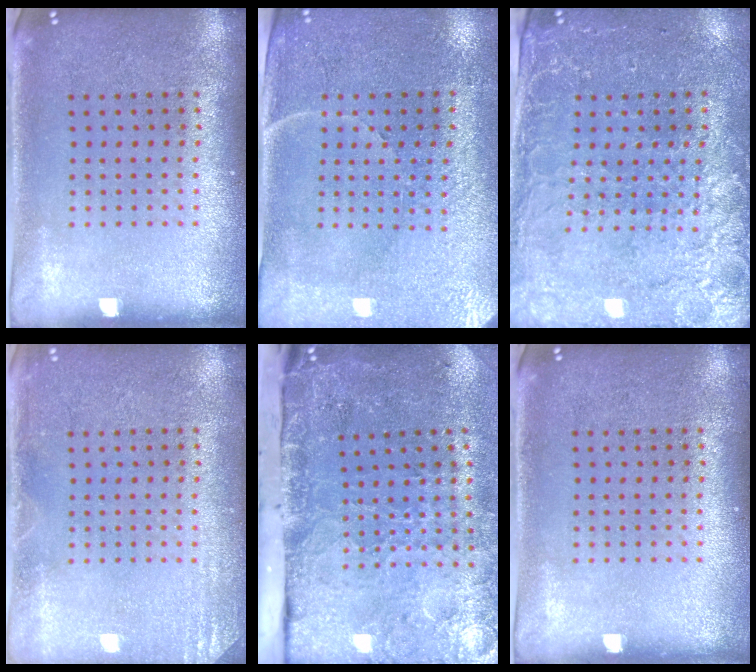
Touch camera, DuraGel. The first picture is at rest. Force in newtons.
{"total": 3.4, "press": 3.1, "slide": 1.3}
{"total": 3.0, "press": 2.8, "slide": 1.1}
{"total": 1.8, "press": 1.8, "slide": 0.2}
{"total": 4.9, "press": 3.6, "slide": 3.3}
{"total": 0.0}